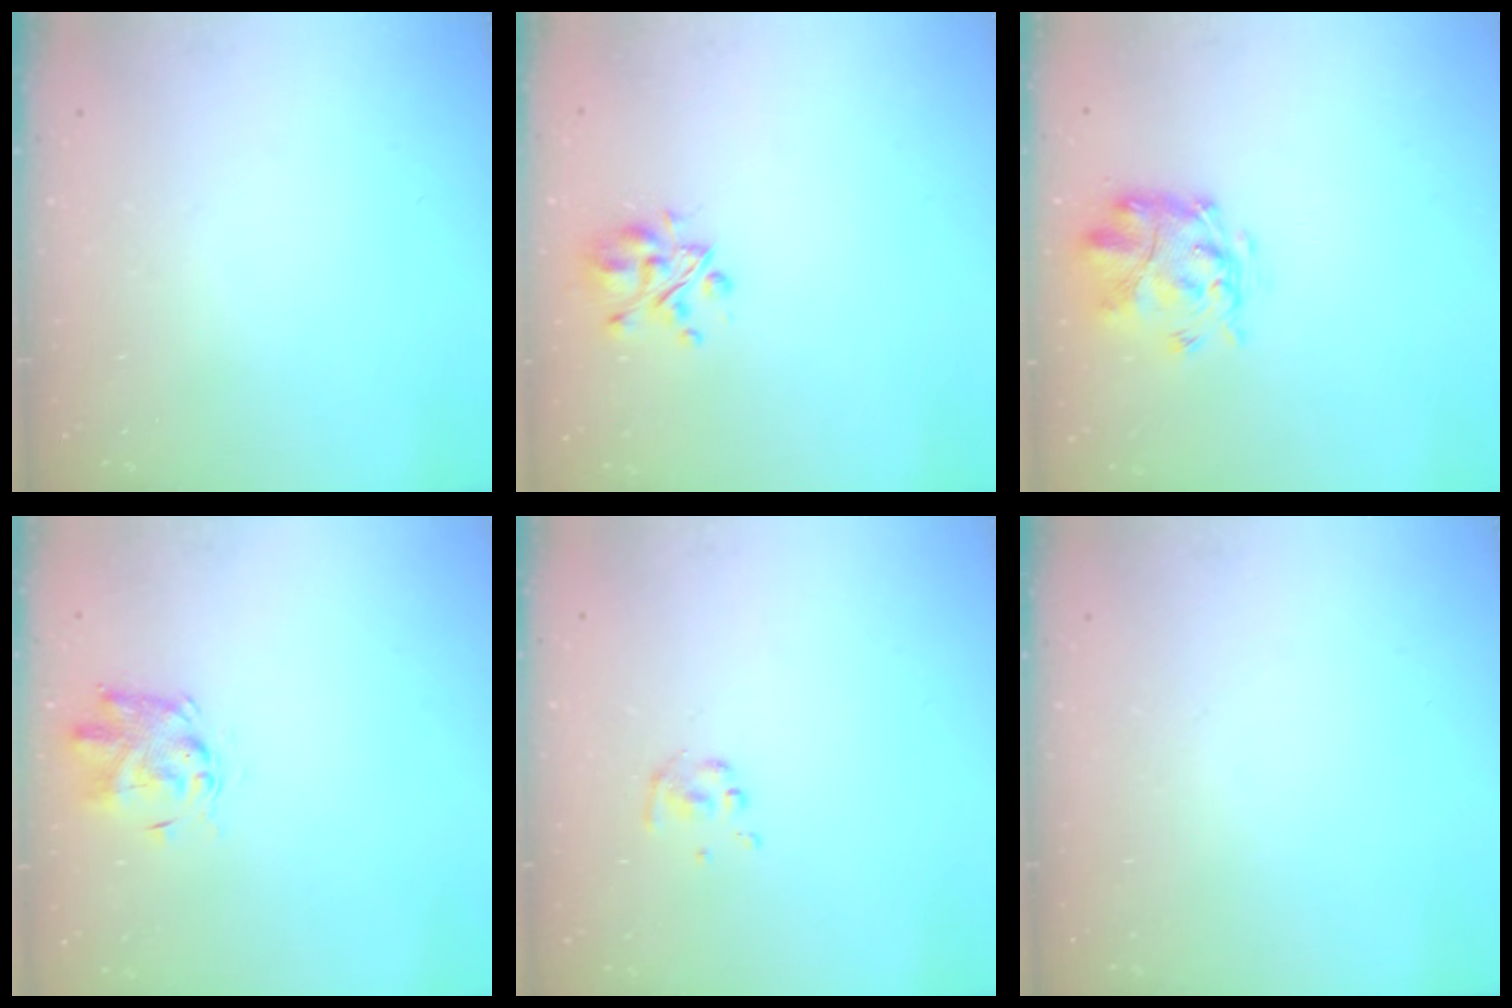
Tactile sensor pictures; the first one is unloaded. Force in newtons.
{"total": 5.6, "press": 5.2, "slide": 1.9}
{"total": 3.8, "press": 3.4, "slide": 1.6}
{"total": 2.5, "press": 2.4, "slide": 0.7}
{"total": 2.3, "press": 2.3, "slide": 0.4}
{"total": 0.0}